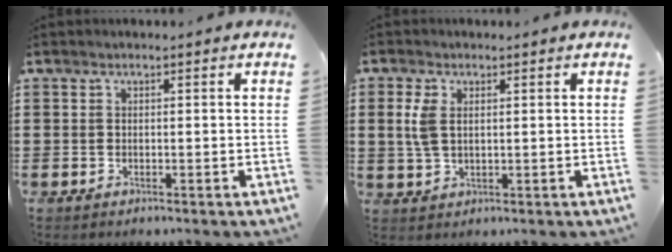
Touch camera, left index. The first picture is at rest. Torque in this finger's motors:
{"motor_torque": [0.74, -0.09, 0.29, 0.05]}